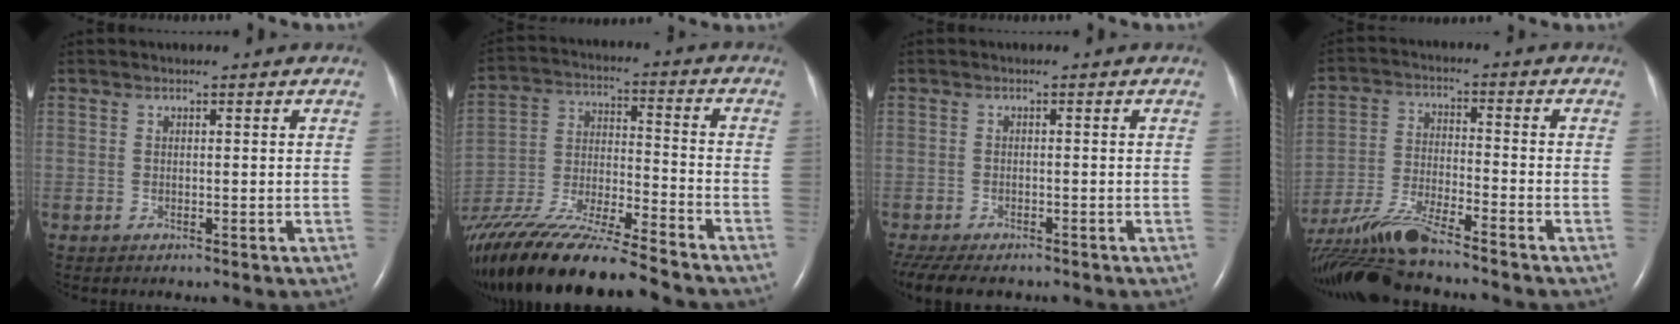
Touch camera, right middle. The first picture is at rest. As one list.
[{"total": 20.4, "force": [-17.5, 1.0, 10.4], "torque": [-0.226, -0.041, -0.315]}, {"total": 10.3, "force": [-8.1, 3.7, 5.2], "torque": [-0.113, -0.009, -0.115]}, {"total": 12.5, "force": [-11.1, -0.1, 5.8], "torque": [-0.120, -0.018, -0.204]}]